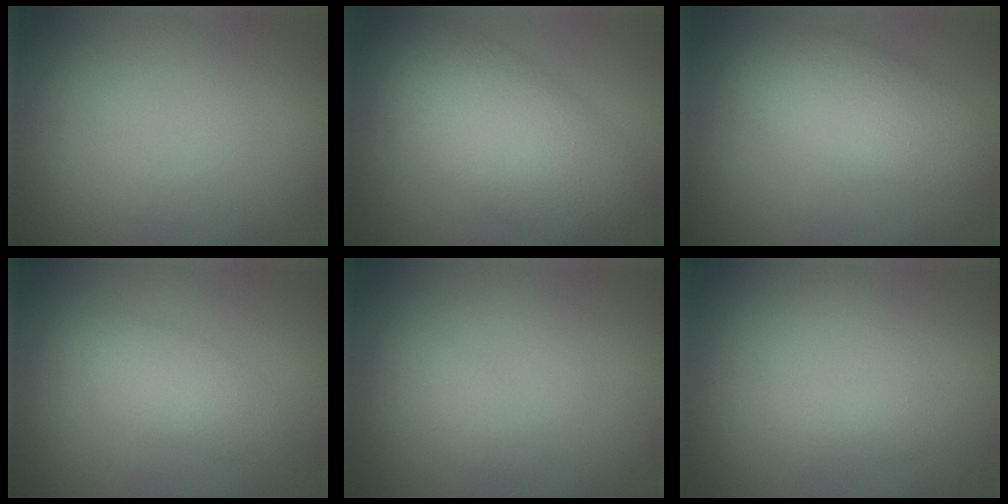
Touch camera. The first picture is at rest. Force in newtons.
{"total": 9.5, "press": 9.5, "slide": 0.4}
{"total": 4.6, "press": 4.6, "slide": 0.4}
{"total": 2.8, "press": 2.8, "slide": 0.1}
{"total": 1.3, "press": 1.3, "slide": 0.0}
{"total": 0.9, "press": 0.9, "slide": 0.0}